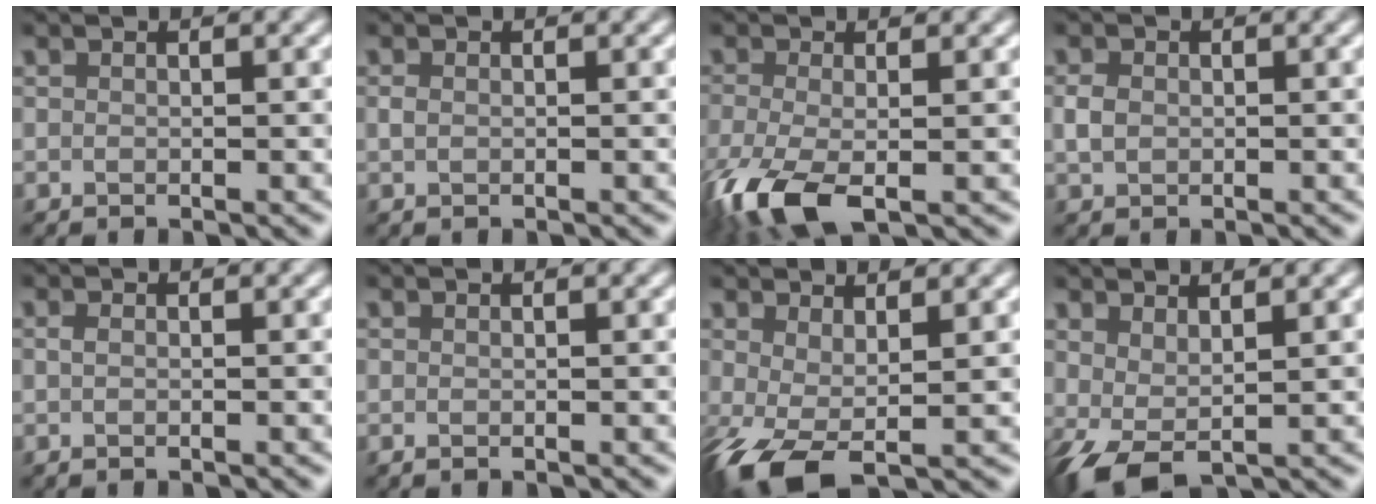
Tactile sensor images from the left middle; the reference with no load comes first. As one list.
[{"total": 0.6, "force": [0.0, 0.4, 0.4], "torque": [-0.012, -0.001, 0.000]}, {"total": 7.3, "force": [-3.1, 3.0, 5.8], "torque": [-0.138, -0.020, -0.063]}, {"total": 1.4, "force": [0.0, 1.1, 0.9], "torque": [-0.018, 0.001, -0.002]}, {"total": 0.6, "force": [-0.1, 0.3, 0.6], "torque": [-0.014, -0.001, -0.002]}, {"total": 0.0}, {"total": 4.9, "force": [-0.9, 1.7, 4.5], "torque": [-0.094, -0.003, -0.020]}, {"total": 3.1, "force": [0.4, 1.3, 2.8], "torque": [-0.062, -0.002, 0.007]}]